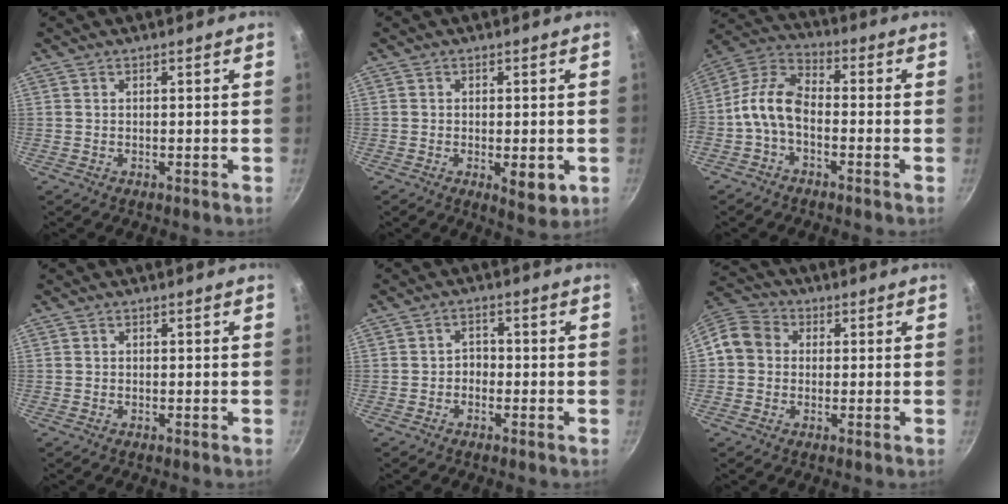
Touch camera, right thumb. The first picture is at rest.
{"total": 5.4, "force": [-1.3, 2.5, 4.7], "torque": [-0.058, -0.007, -0.012]}
{"total": 9.5, "force": [-2.7, 5.4, 7.3], "torque": [-0.147, 0.046, -0.069]}
{"total": 0.0}
{"total": 2.4, "force": [-0.8, 1.9, 1.3], "torque": [-0.005, 0.014, -0.017]}
{"total": 7.6, "force": [0.2, 6.7, 3.5], "torque": [-0.042, 0.020, -0.020]}